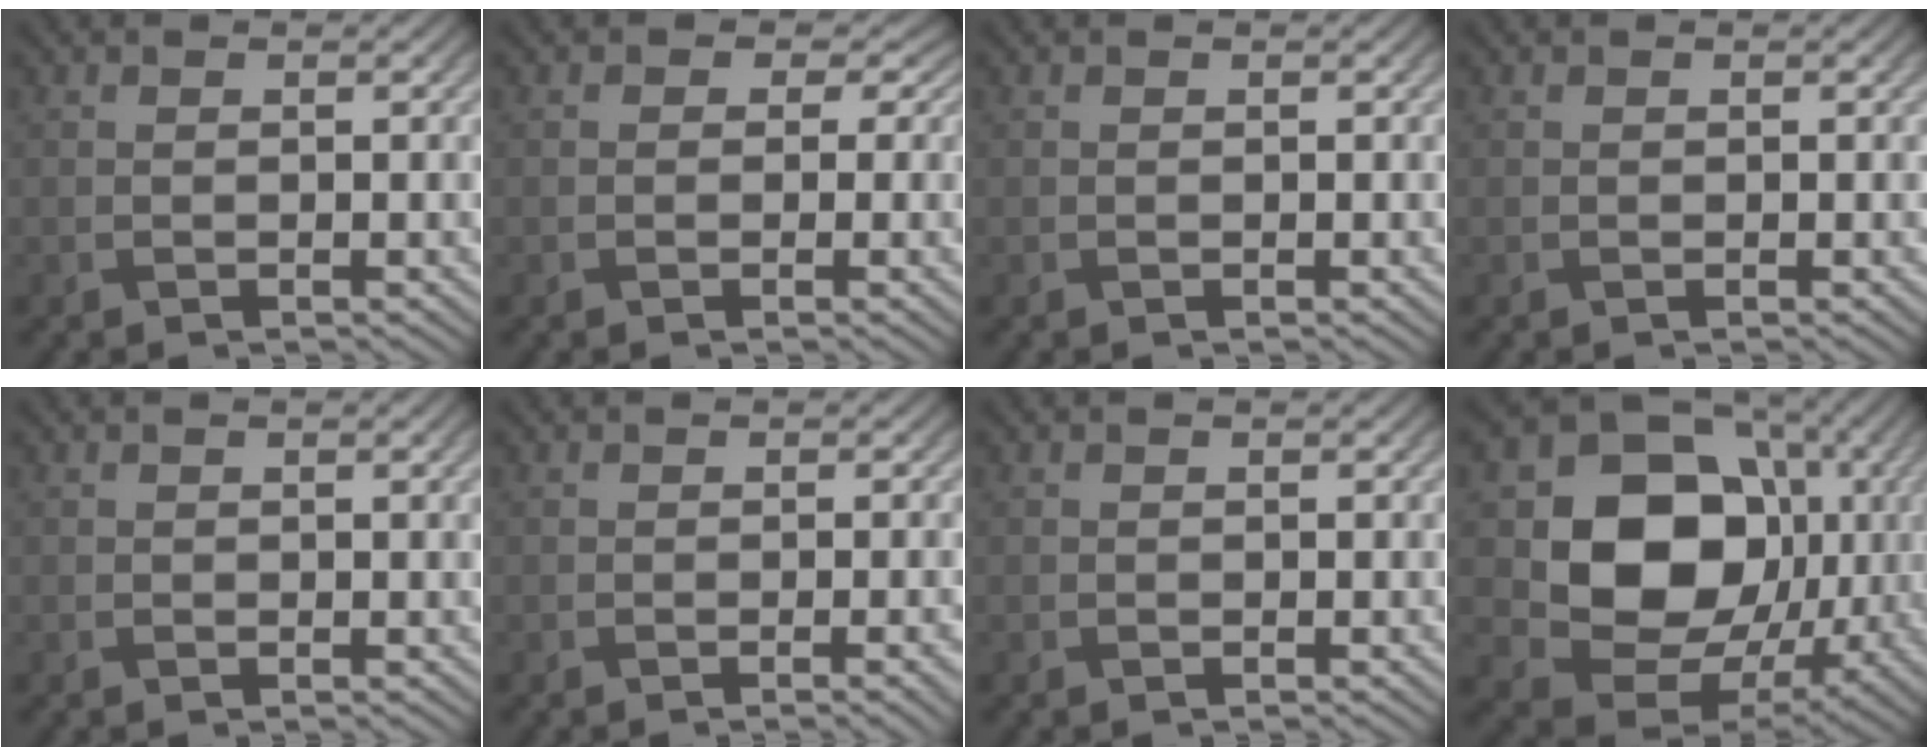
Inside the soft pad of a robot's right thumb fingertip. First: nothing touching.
{"total": 2.8, "force": [0.9, 2.4, 1.1], "torque": [-0.019, 0.004, -0.002]}
{"total": 0.0}
{"total": 0.0}
{"total": 0.7, "force": [0.3, 0.4, 0.5], "torque": [-0.007, -0.001, 0.007]}
{"total": 1.7, "force": [-0.5, 0.3, 1.6], "torque": [-0.019, 0.000, -0.008]}
{"total": 0.0}
{"total": 16.0, "force": [1.1, 12.9, 9.4], "torque": [-0.158, -0.028, 0.021]}